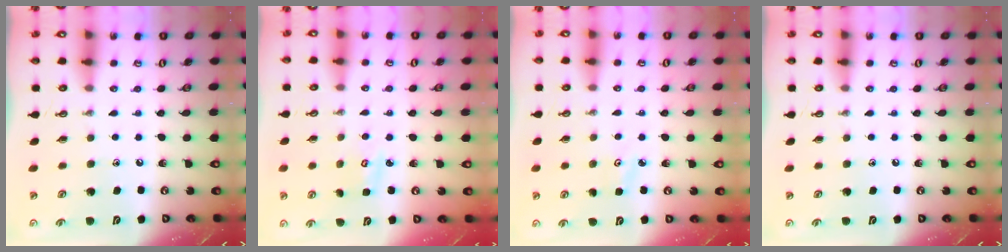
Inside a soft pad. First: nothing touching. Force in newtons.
{"total": 2.6, "press": 2.6, "slide": 0.3}
{"total": 2.1, "press": 2.1, "slide": 0.3}
{"total": 0.0}